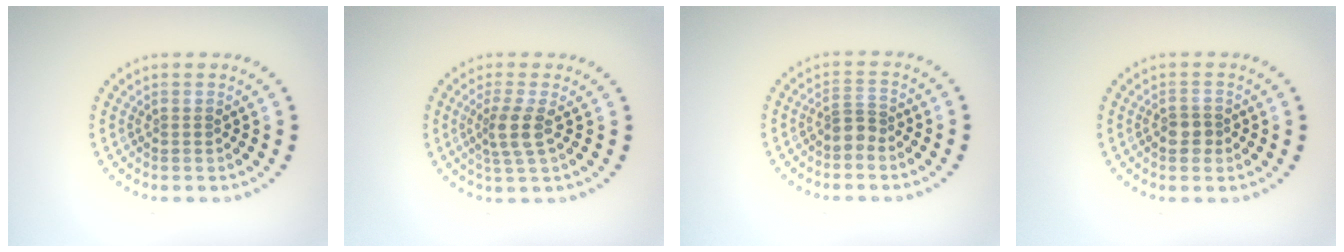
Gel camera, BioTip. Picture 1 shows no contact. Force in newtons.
{"total": 2.5, "press": 2.0, "slide": 1.4}
{"total": 2.0, "press": 1.6, "slide": 1.2}
{"total": 1.8, "press": 1.7, "slide": 0.7}